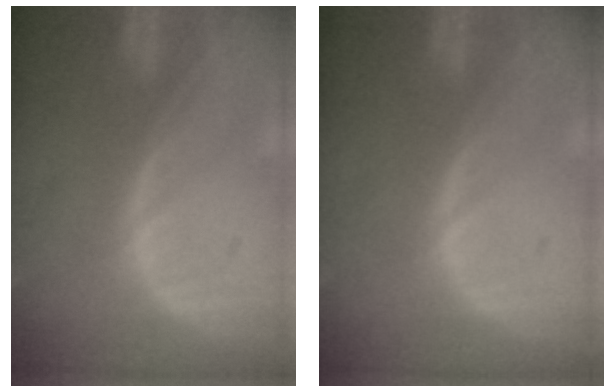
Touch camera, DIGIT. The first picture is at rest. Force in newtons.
{"total": 0.0}